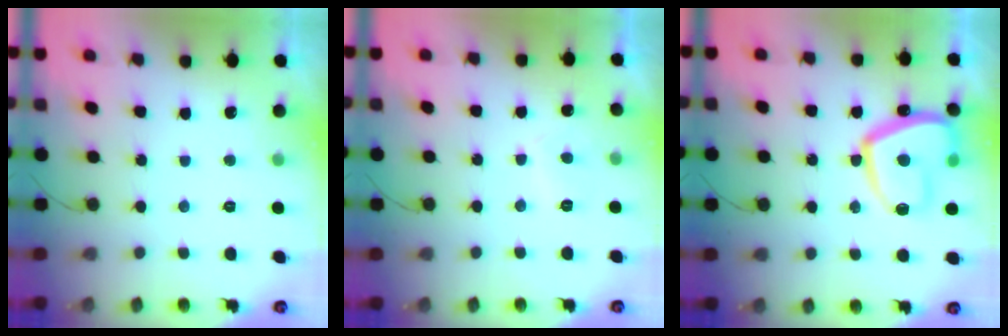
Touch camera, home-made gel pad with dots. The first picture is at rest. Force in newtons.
{"total": 2.0, "press": 1.9, "slide": 0.7}
{"total": 16.8, "press": 16.7, "slide": 1.8}